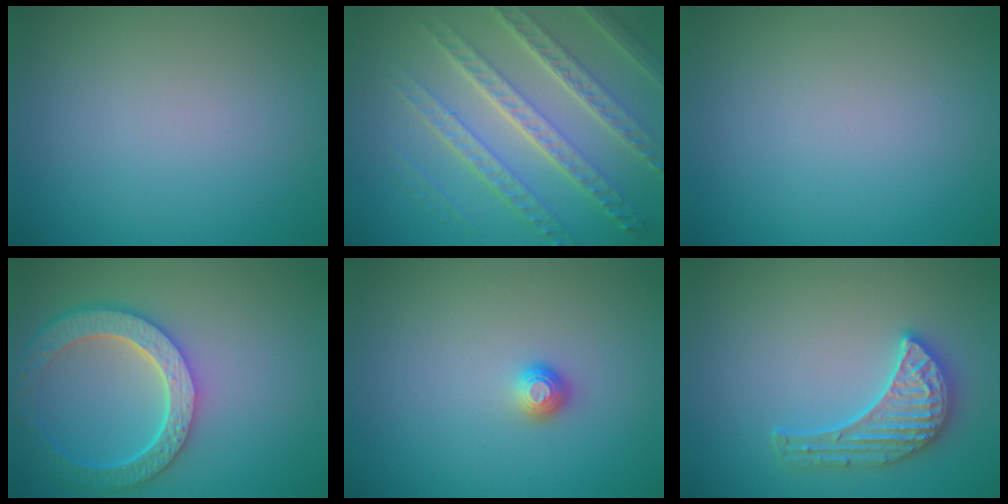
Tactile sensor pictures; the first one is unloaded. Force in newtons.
{"total": 7.6, "press": 5.4, "slide": 5.3}
{"total": 0.0}
{"total": 6.5, "press": 5.1, "slide": 4.1}
{"total": 1.1, "press": 1.0, "slide": 0.4}
{"total": 3.7, "press": 3.6, "slide": 0.9}